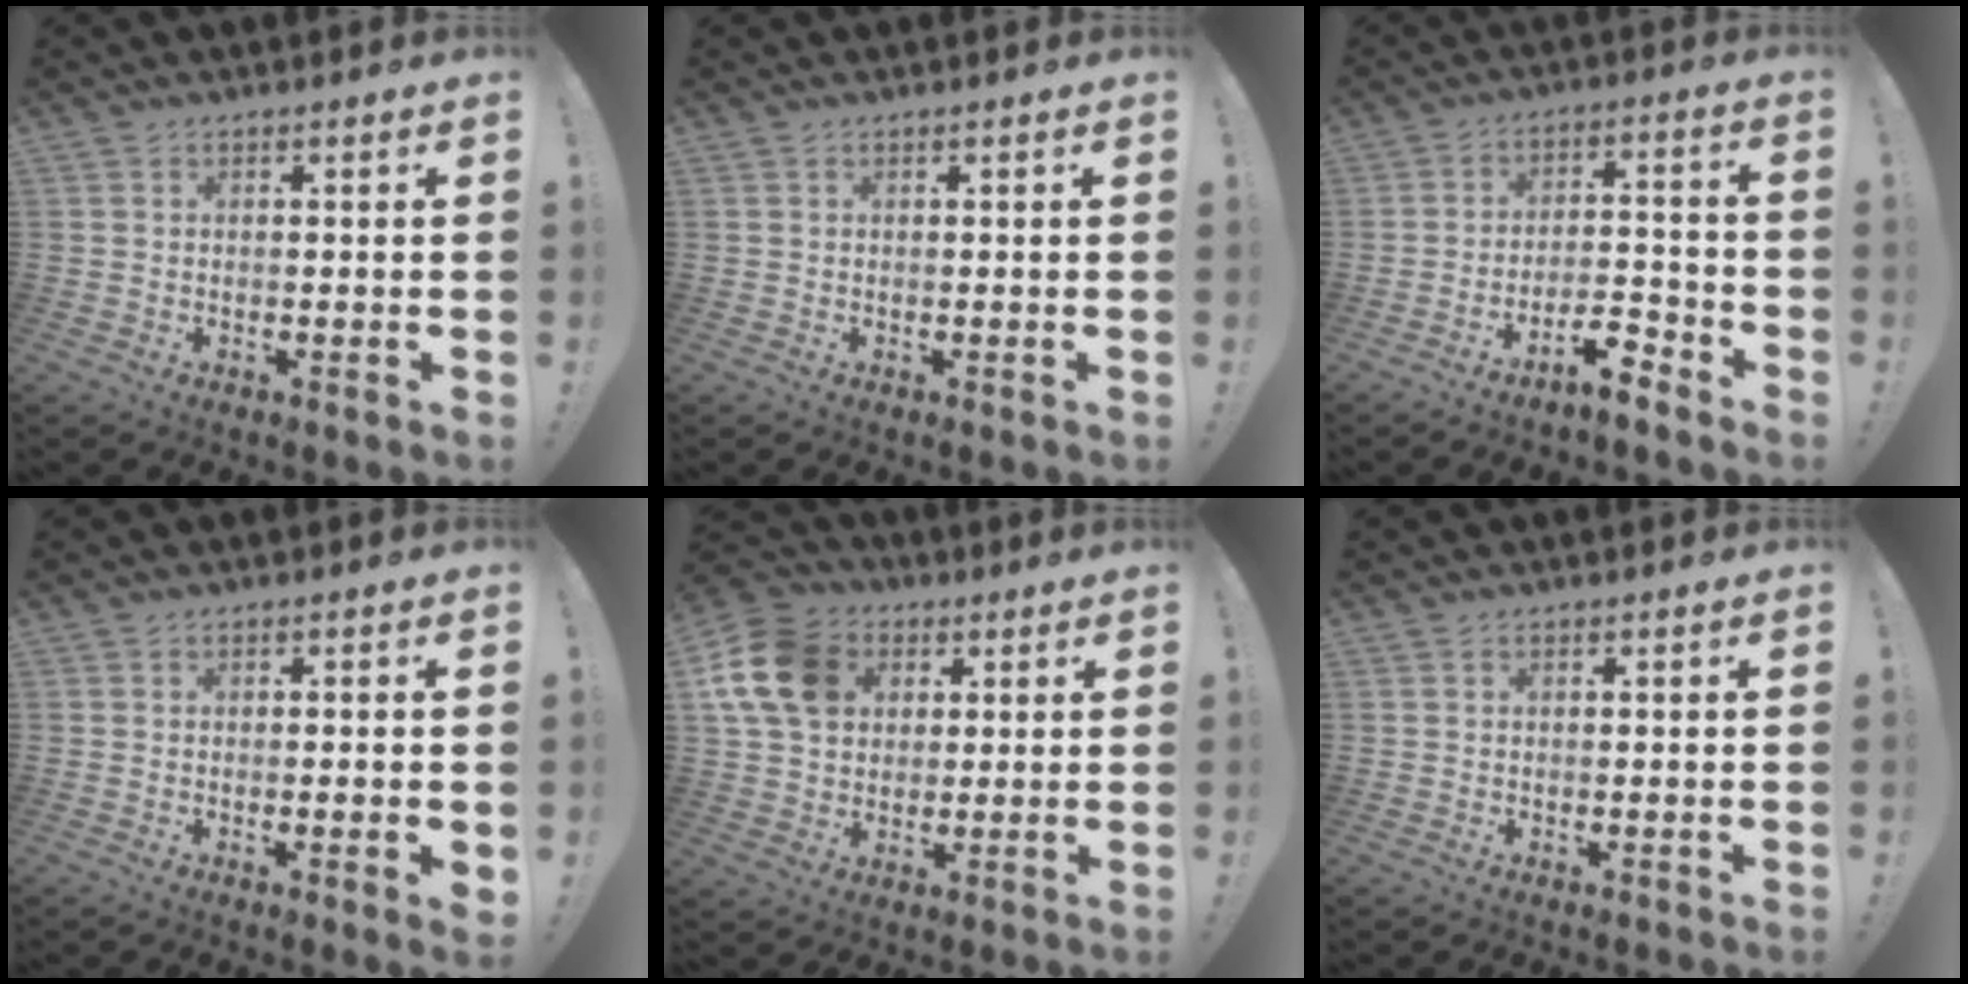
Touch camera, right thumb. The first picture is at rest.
{"total": 0.0}
{"total": 8.0, "force": [-6.4, 2.2, 4.3], "torque": [-0.058, 0.047, -0.112]}
{"total": 2.4, "force": [-0.2, 0.2, 2.4], "torque": [-0.036, -0.004, -0.003]}
{"total": 15.7, "force": [4.8, 12.4, 8.4], "torque": [-0.144, -0.004, 0.100]}
{"total": 0.0}